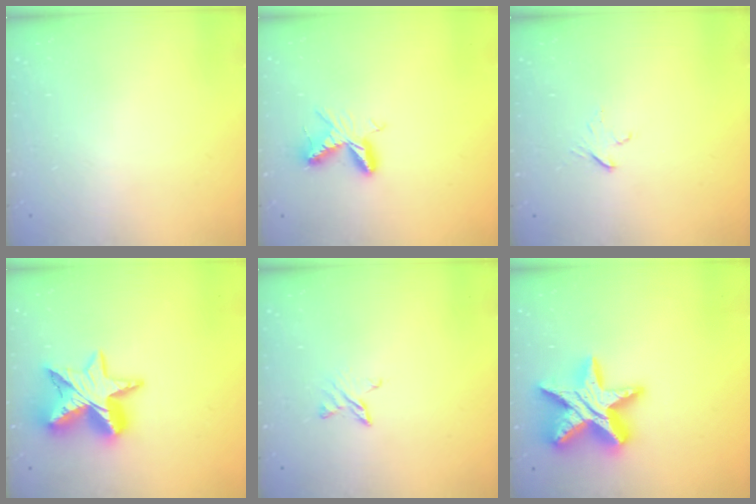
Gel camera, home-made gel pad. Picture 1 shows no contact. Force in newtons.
{"total": 6.6, "press": 6.6, "slide": 0.7}
{"total": 3.1, "press": 3.1, "slide": 0.3}
{"total": 15.2, "press": 15.2, "slide": 1.4}
{"total": 3.8, "press": 3.8, "slide": 0.3}
{"total": 19.7, "press": 19.6, "slide": 1.8}